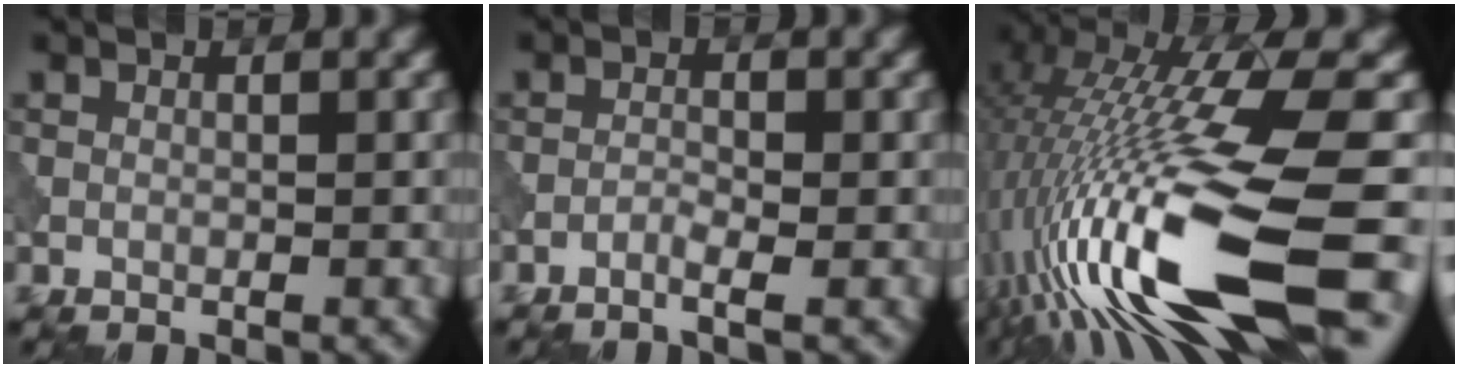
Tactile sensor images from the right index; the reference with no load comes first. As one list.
[{"total": 1.2, "force": [-0.9, 0.1, 0.8], "torque": [-0.016, 0.003, -0.021]}, {"total": 17.3, "force": [-3.9, 4.1, 16.4], "torque": [-0.313, 0.006, -0.059]}]